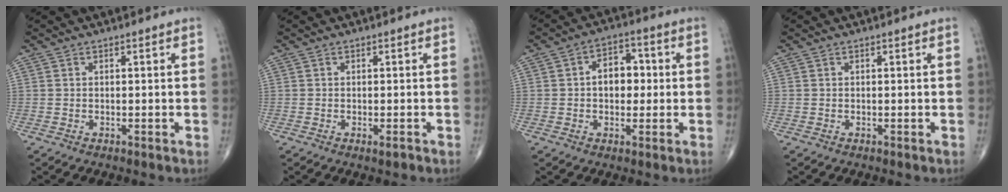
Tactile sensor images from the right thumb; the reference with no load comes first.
{"total": 0.9, "force": [-0.5, 0.2, 0.8], "torque": [-0.010, -0.002, -0.006]}
{"total": 7.3, "force": [0.3, 5.0, 5.3], "torque": [-0.054, 0.017, -0.002]}
{"total": 0.0}